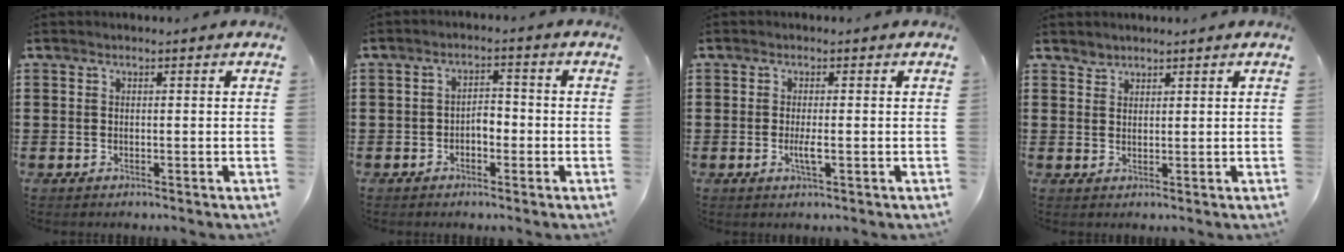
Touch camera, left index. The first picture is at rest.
{"total": 2.7, "force": [-1.2, 1.4, 1.9], "torque": [-0.038, 0.006, -0.027]}
{"total": 2.5, "force": [-0.5, 0.4, 2.4], "torque": [-0.048, -0.004, -0.010]}
{"total": 1.5, "force": [1.4, 0.6, 0.0], "torque": [-0.003, 0.000, 0.029]}